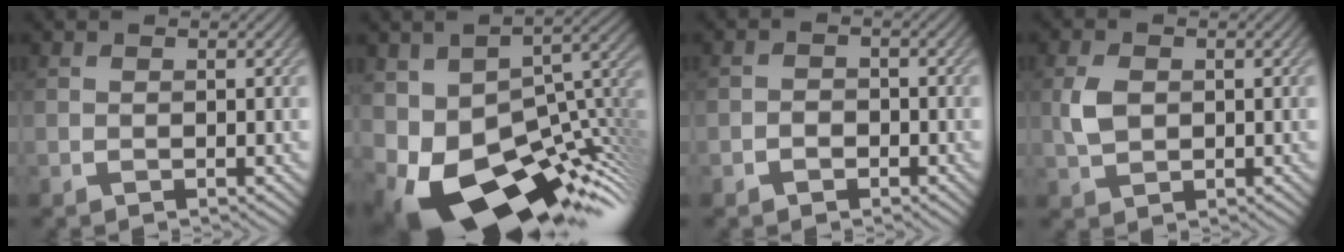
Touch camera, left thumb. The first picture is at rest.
{"total": 18.1, "force": [-8.2, 9.2, 13.2], "torque": [-0.241, -0.044, -0.113]}
{"total": 1.5, "force": [-0.9, 1.0, 0.5], "torque": [-0.005, 0.004, -0.020]}
{"total": 3.3, "force": [0.2, 2.3, 2.4], "torque": [-0.059, 0.002, 0.003]}